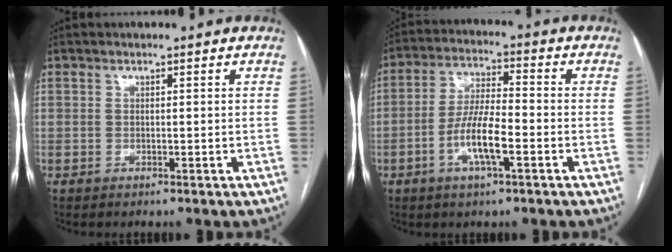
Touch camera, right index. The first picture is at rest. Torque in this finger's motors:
{"motor_torque": [0.32, -0.09, 0.18, 0.15]}